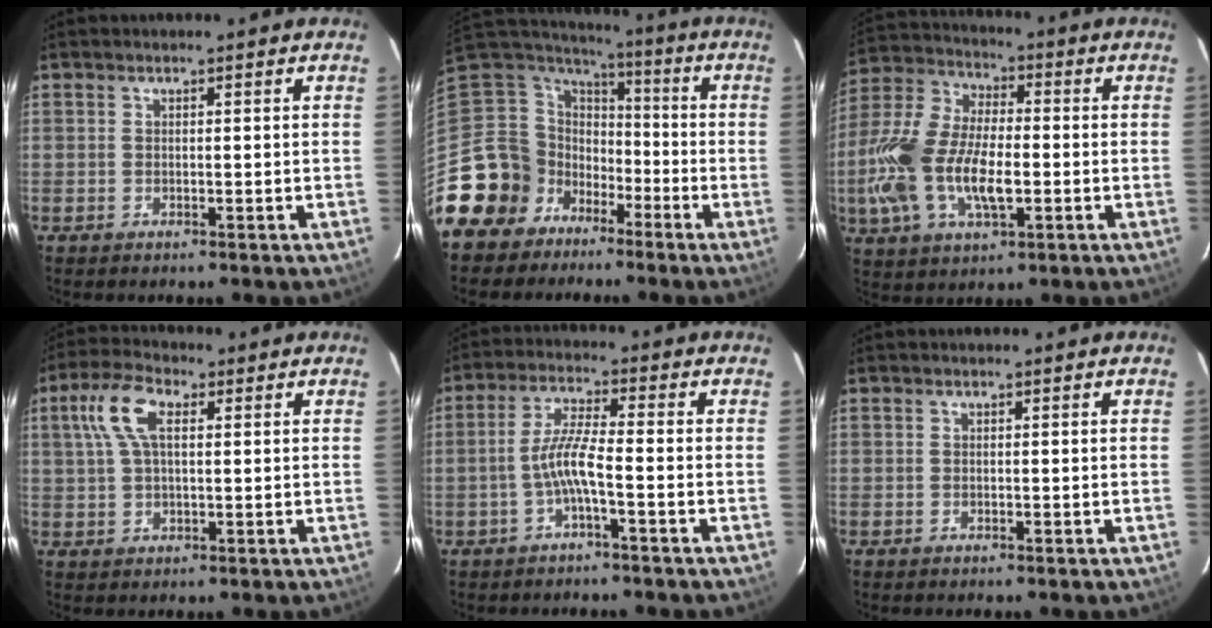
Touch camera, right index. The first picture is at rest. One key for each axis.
{"total": 13.3, "fx": -7.0, "fy": 11.1, "fz": 2.4, "tx": -0.078, "ty": 0.044, "tz": -0.136}
{"total": 18.3, "fx": -3.9, "fy": 9.0, "fz": 15.4, "tx": -0.340, "ty": -0.003, "tz": -0.072}
{"total": 8.0, "fx": 2.4, "fy": 3.7, "fz": 6.6, "tx": -0.137, "ty": 0.021, "tz": 0.045}
{"total": 5.4, "fx": -2.2, "fy": 0.1, "fz": 4.9, "tx": -0.109, "ty": 0.009, "tz": -0.041}
{"total": 0.0}